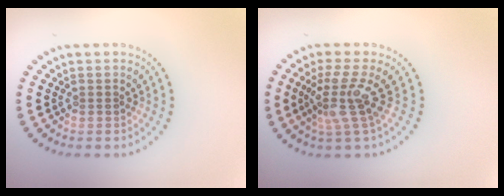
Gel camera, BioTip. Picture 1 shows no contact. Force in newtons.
{"total": 3.6, "press": 2.6, "slide": 2.5}